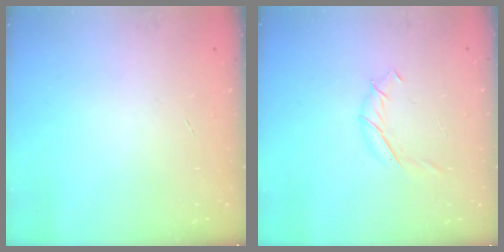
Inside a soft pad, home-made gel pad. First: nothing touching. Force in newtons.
{"total": 6.7, "press": 6.7, "slide": 0.7}